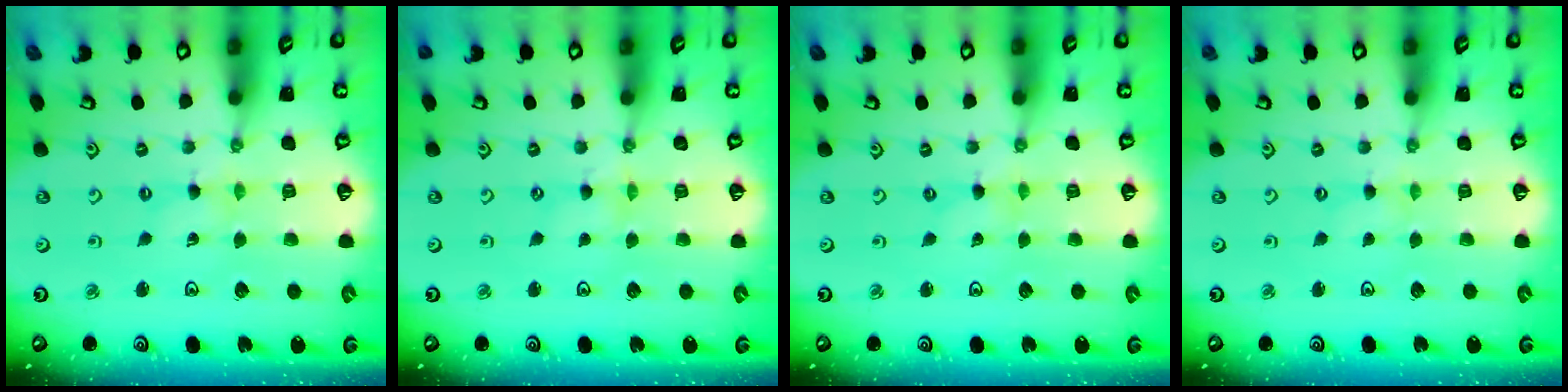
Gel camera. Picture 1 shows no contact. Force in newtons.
{"total": 0.0}
{"total": 0.0}
{"total": 0.0}